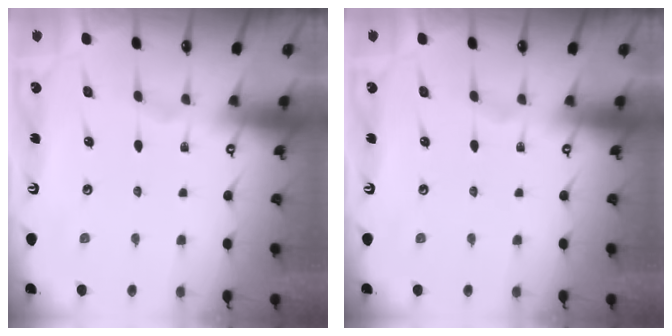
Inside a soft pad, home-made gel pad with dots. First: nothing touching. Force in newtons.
{"total": 0.0}